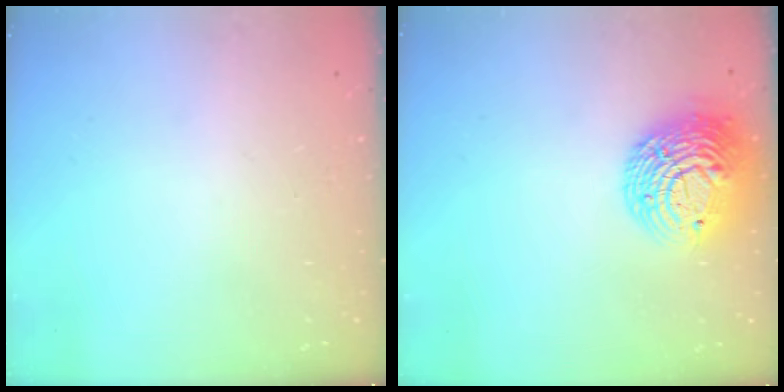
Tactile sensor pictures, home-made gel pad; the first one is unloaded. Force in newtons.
{"total": 14.2, "press": 14.1, "slide": 1.0}